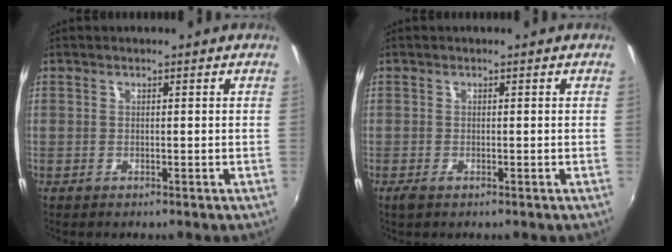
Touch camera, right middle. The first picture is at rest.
{"total": 1.4, "force": [-0.9, 0.5, 0.9], "torque": [-0.018, -0.006, -0.016]}